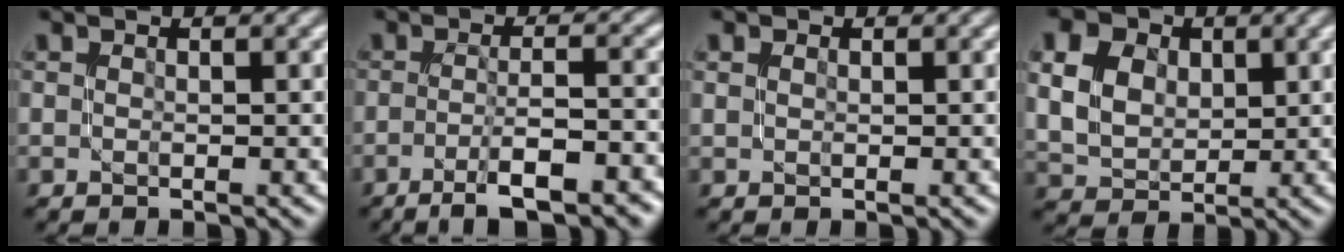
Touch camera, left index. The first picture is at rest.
{"total": 6.3, "force": [-3.3, 1.4, 5.1], "torque": [-0.075, 0.003, -0.049]}
{"total": 1.1, "force": [0.7, 0.7, 0.5], "torque": [-0.012, 0.004, 0.001]}
{"total": 11.6, "force": [4.5, 8.8, 6.1], "torque": [-0.140, 0.034, 0.080]}